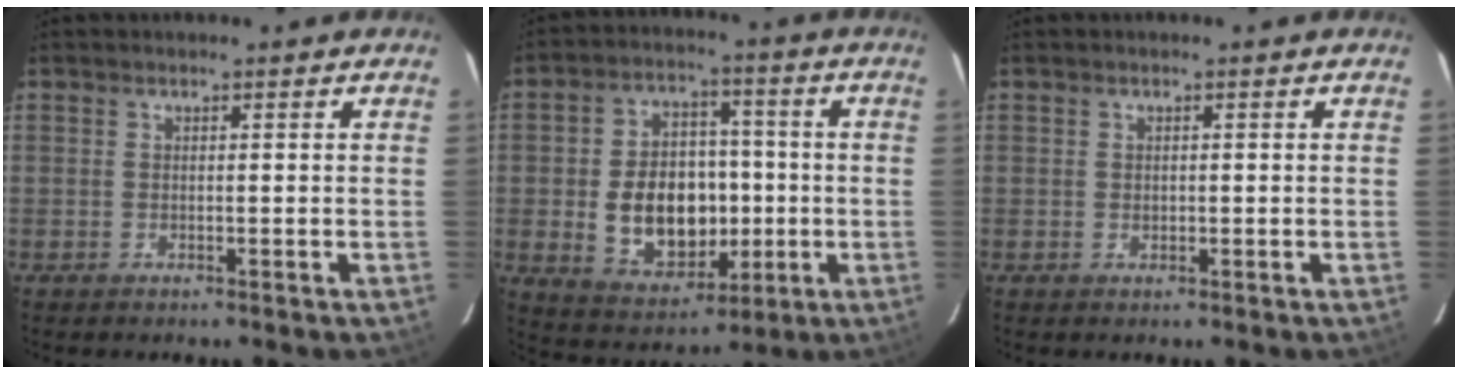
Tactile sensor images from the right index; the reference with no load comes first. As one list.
[{"total": 14.7, "force": [-2.0, 10.5, 10.0], "torque": [-0.209, 0.018, -0.008]}, {"total": 0.8, "force": [0.0, 0.7, 0.2], "torque": [-0.001, 0.001, 0.001]}]